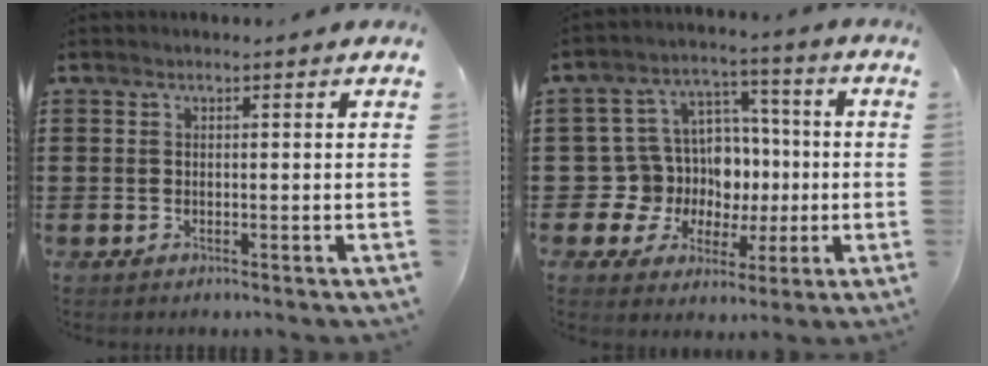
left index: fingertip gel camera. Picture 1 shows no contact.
{"total": 10.9, "force": [0.0, 10.2, 3.9], "torque": [-0.118, -0.002, 0.013]}